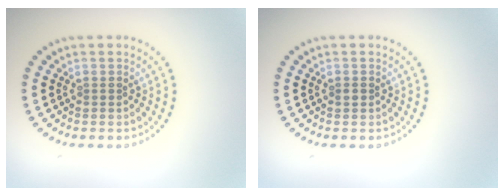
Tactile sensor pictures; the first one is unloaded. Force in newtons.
{"total": 0.7, "press": 0.7, "slide": 0.0}